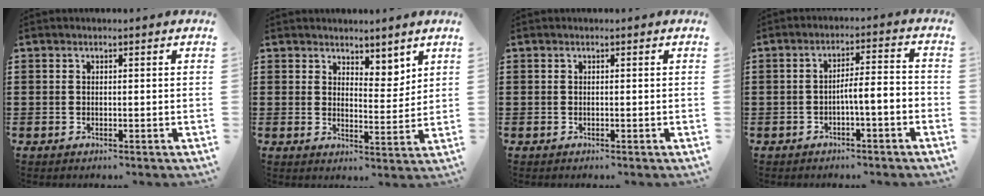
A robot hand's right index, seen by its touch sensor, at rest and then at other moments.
{"total": 4.1, "force": [3.6, 1.9, 0.5], "torque": [-0.007, -0.011, 0.065]}
{"total": 0.0}
{"total": 4.0, "force": [-2.1, 0.4, 3.4], "torque": [-0.063, 0.003, -0.045]}